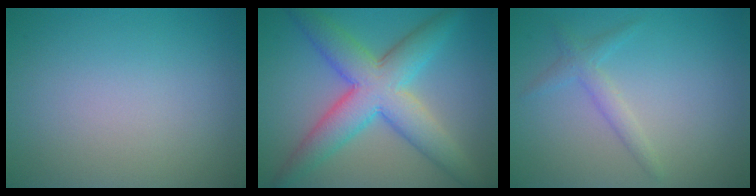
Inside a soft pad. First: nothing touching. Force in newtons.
{"total": 8.0, "press": 8.0, "slide": 0.2}
{"total": 1.8, "press": 1.8, "slide": 0.0}